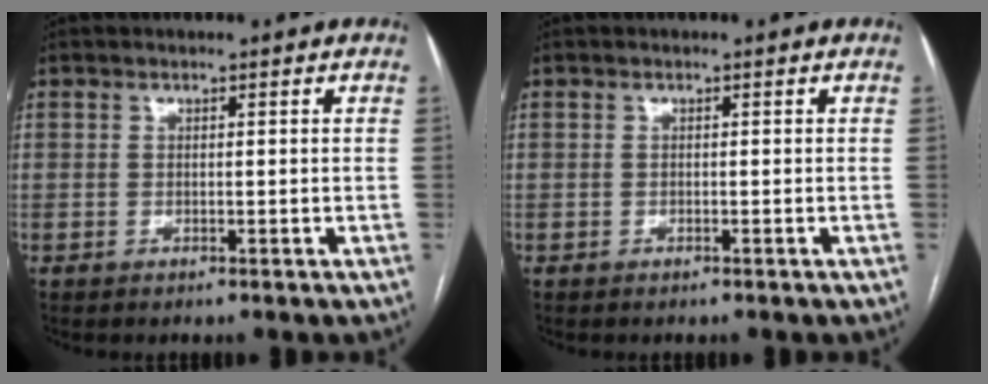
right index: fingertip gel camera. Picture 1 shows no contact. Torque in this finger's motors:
{"motor_torque": [0.76, 0.79, -0.08, 0.00]}